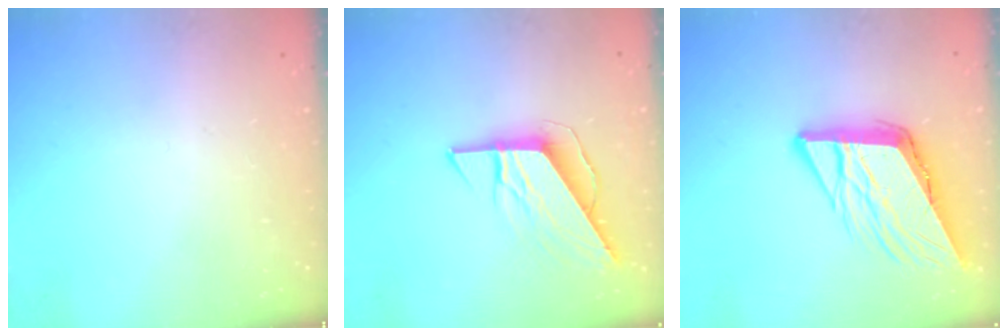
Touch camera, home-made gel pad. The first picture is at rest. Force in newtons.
{"total": 11.1, "press": 11.0, "slide": 1.2}
{"total": 11.0, "press": 10.7, "slide": 2.3}